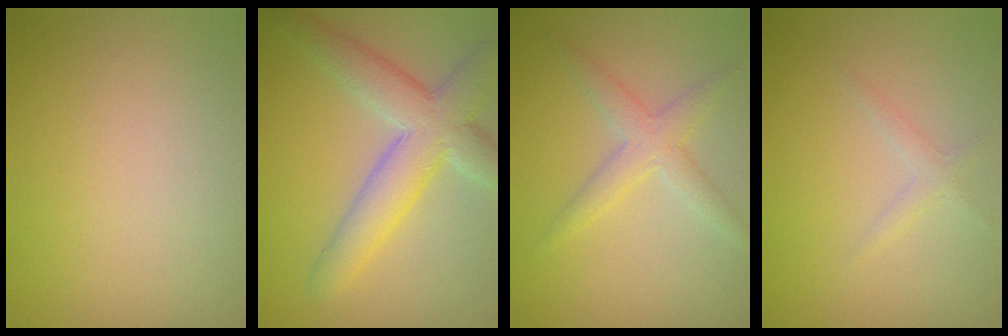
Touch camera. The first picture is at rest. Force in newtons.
{"total": 6.6, "press": 6.6, "slide": 0.4}
{"total": 2.8, "press": 2.8, "slide": 0.1}
{"total": 1.1, "press": 1.1, "slide": 0.0}